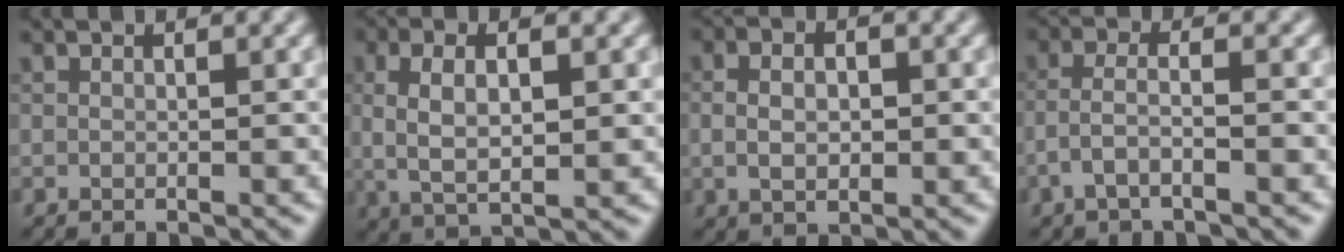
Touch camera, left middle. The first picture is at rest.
{"total": 5.1, "force": [0.7, 1.8, 4.7], "torque": [-0.093, 0.003, 0.013]}
{"total": 3.0, "force": [0.0, 1.7, 2.5], "torque": [-0.049, 0.002, 0.000]}
{"total": 2.6, "force": [-1.3, 0.6, 2.2], "torque": [-0.046, 0.010, -0.033]}